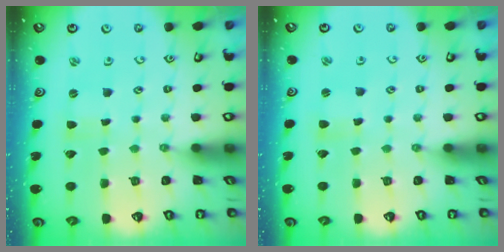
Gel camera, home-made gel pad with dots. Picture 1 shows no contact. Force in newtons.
{"total": 2.2, "press": 2.2, "slide": 0.3}